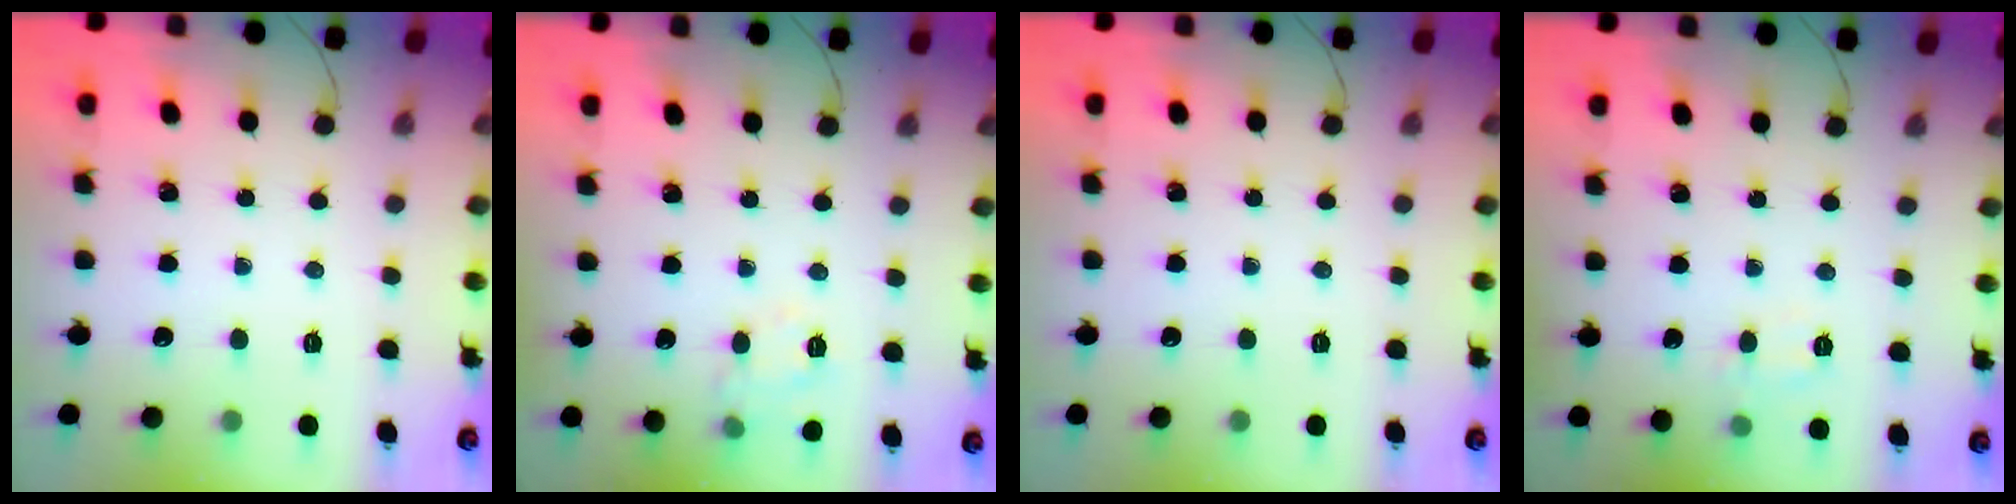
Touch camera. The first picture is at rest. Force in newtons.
{"total": 8.9, "press": 8.8, "slide": 1.0}
{"total": 0.0}
{"total": 6.0, "press": 5.8, "slide": 1.5}